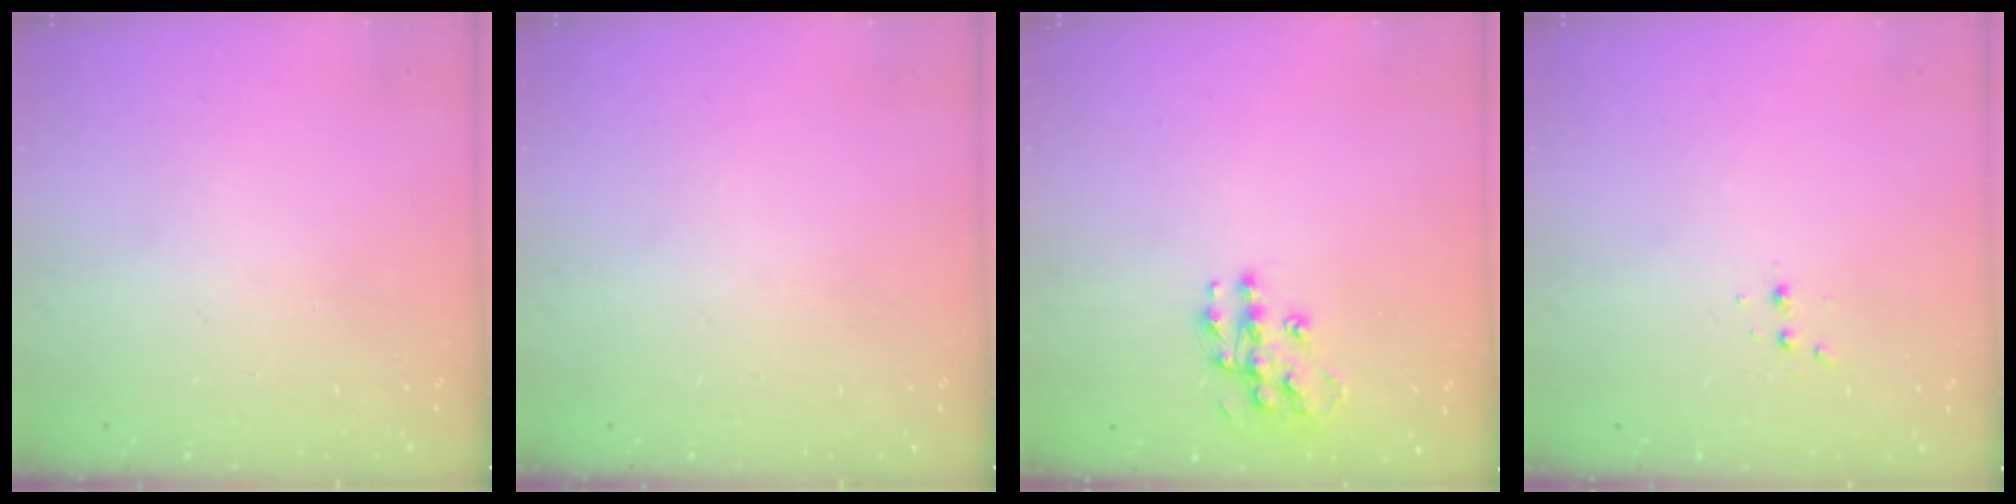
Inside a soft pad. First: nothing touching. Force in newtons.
{"total": 0.0}
{"total": 11.3, "press": 11.3, "slide": 0.7}
{"total": 3.1, "press": 3.0, "slide": 0.6}